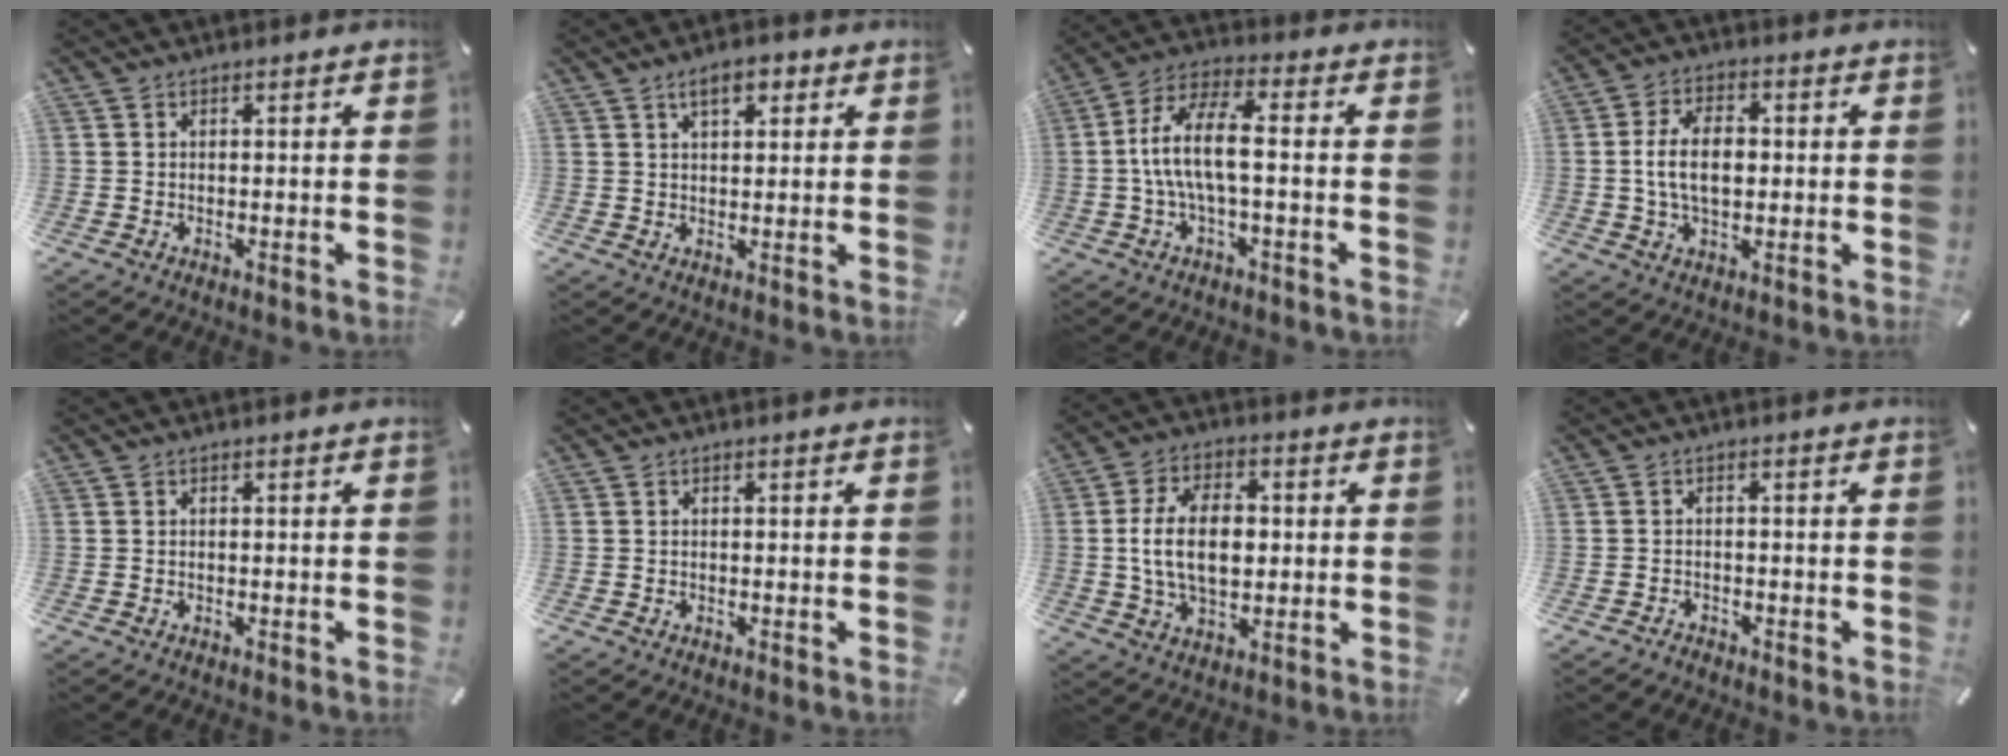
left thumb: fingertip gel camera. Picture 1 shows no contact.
{"total": 5.4, "force": [2.8, 2.7, 3.8], "torque": [-0.057, -0.003, 0.043]}
{"total": 11.6, "force": [-0.9, 4.0, 10.8], "torque": [-0.217, 0.002, -0.020]}
{"total": 9.7, "force": [0.1, 5.9, 7.7], "torque": [-0.151, 0.004, -0.005]}
{"total": 0.0}
{"total": 0.0}
{"total": 13.2, "force": [0.4, 8.3, 10.3], "torque": [-0.203, 0.008, 0.007]}
{"total": 1.2, "force": [-1.1, 0.5, 0.0], "torque": [0.000, 0.008, -0.026]}